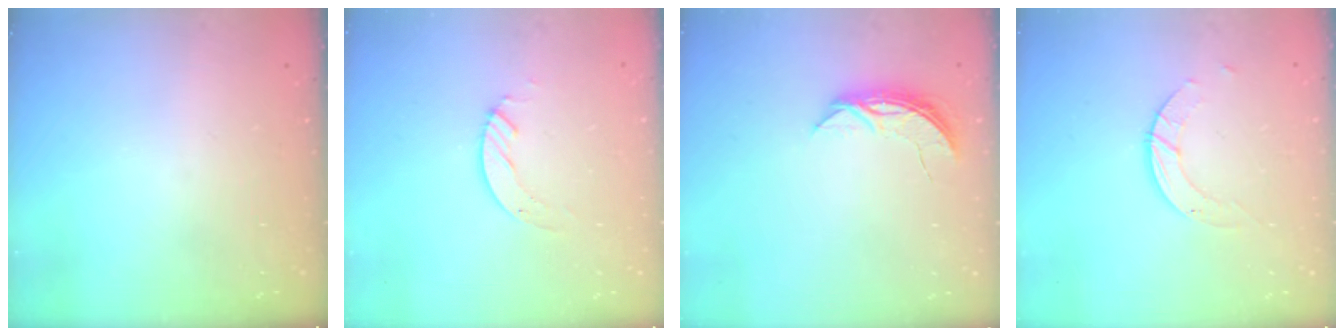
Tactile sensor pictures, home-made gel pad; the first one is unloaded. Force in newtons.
{"total": 3.5, "press": 3.5, "slide": 0.4}
{"total": 5.9, "press": 5.8, "slide": 0.5}
{"total": 3.0, "press": 3.0, "slide": 0.3}